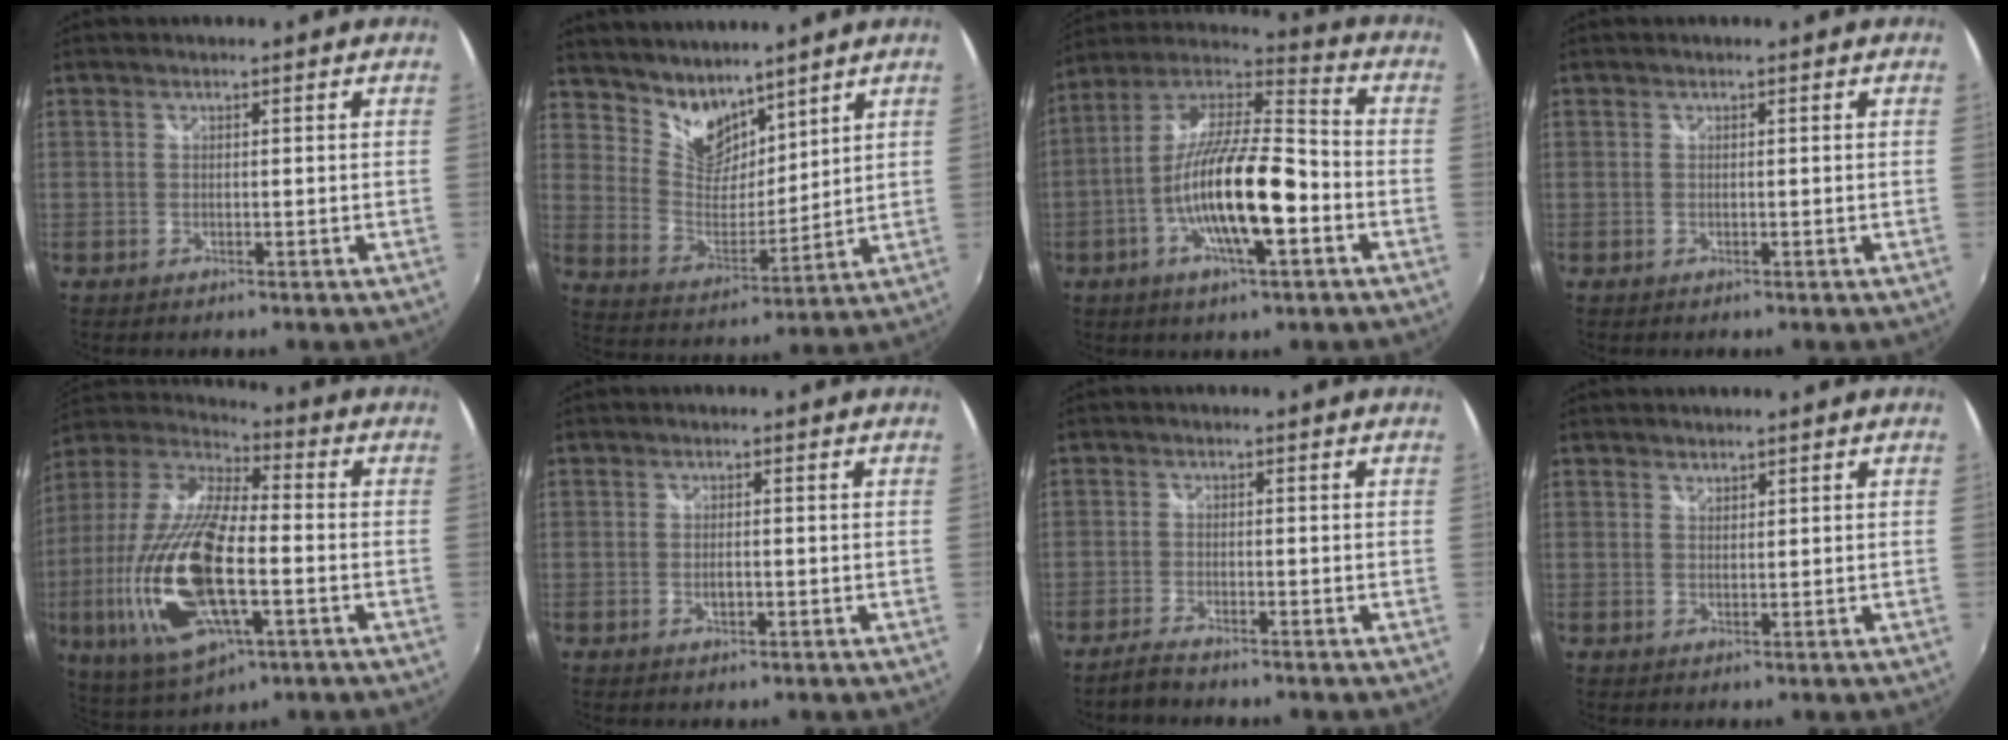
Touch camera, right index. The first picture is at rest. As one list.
[{"total": 9.9, "force": [8.1, 4.9, 2.8], "torque": [-0.050, 0.002, 0.161]}, {"total": 18.1, "force": [-5.5, 4.5, 16.7], "torque": [-0.318, -0.006, -0.111]}, {"total": 0.0}, {"total": 24.1, "force": [-5.7, 8.8, 21.7], "torque": [-0.454, -0.034, -0.102]}, {"total": 1.8, "force": [-0.6, 0.8, 1.5], "torque": [-0.028, -0.002, -0.011]}, {"total": 6.9, "force": [-5.7, 1.1, 3.8], "torque": [-0.103, -0.018, -0.111]}, {"total": 1.0, "force": [0.9, 0.3, 0.1], "torque": [0.000, 0.002, 0.017]}]